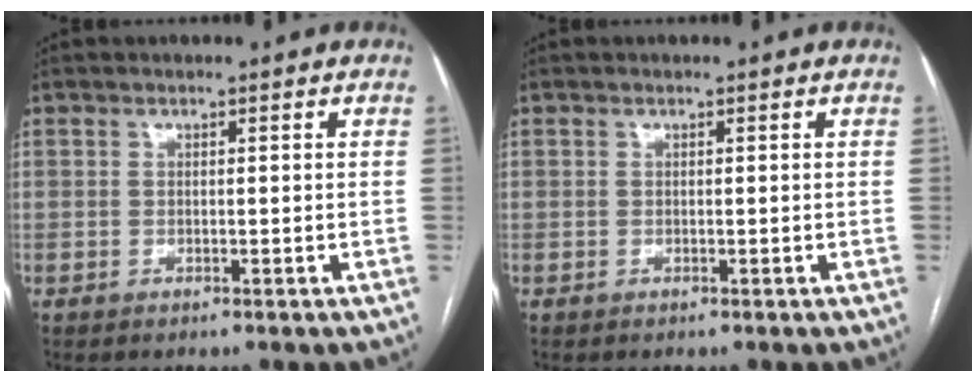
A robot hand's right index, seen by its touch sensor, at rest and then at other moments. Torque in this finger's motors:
{"motor_torque": [0.01, 0.01, 0.00, 0.00]}